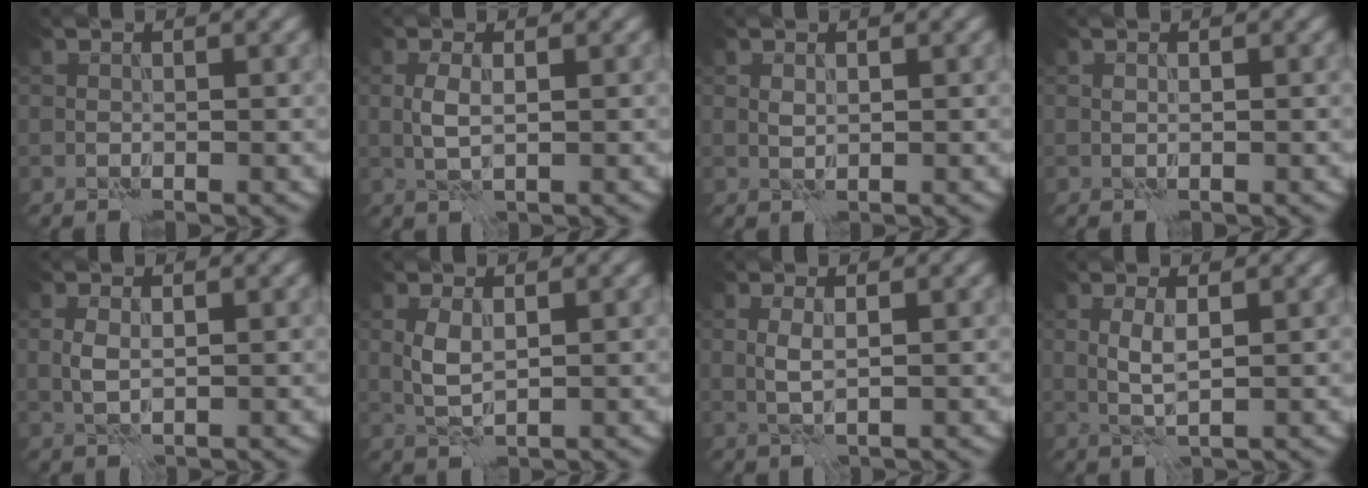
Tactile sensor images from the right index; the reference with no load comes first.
{"total": 1.7, "force": [0.1, 0.5, 1.6], "torque": [-0.039, 0.001, 0.003]}
{"total": 0.5, "force": [0.3, 0.2, 0.4], "torque": [-0.009, 0.001, 0.008]}
{"total": 0.0}
{"total": 1.3, "force": [0.1, 0.6, 1.1], "torque": [-0.027, 0.000, 0.006]}
{"total": 2.1, "force": [0.5, 1.0, 1.8], "torque": [-0.047, 0.002, 0.013]}
{"total": 1.3, "force": [0.2, 0.3, 1.2], "torque": [-0.031, 0.002, 0.006]}
{"total": 1.7, "force": [0.3, 0.2, 1.6], "torque": [-0.039, 0.003, 0.009]}